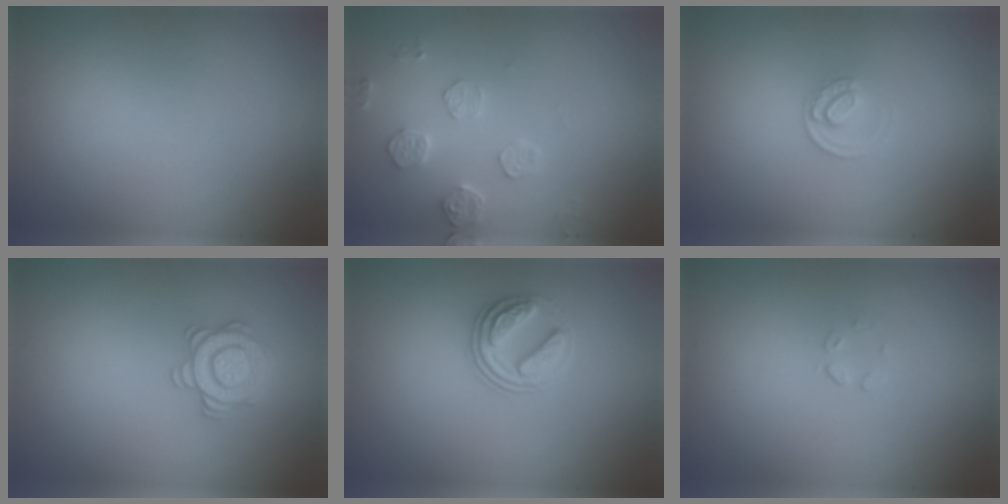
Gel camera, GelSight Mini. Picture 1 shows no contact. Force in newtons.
{"total": 2.5, "press": 2.5, "slide": 0.5}
{"total": 1.7, "press": 1.7, "slide": 0.1}
{"total": 2.9, "press": 2.9, "slide": 0.1}
{"total": 2.7, "press": 2.5, "slide": 1.0}
{"total": 0.5, "press": 0.2, "slide": 0.5}